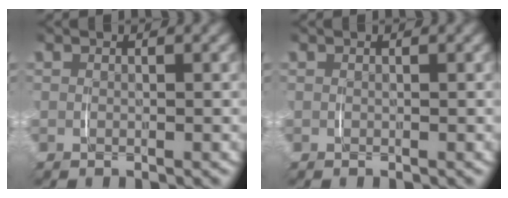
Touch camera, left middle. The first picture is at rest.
{"total": 0.0}